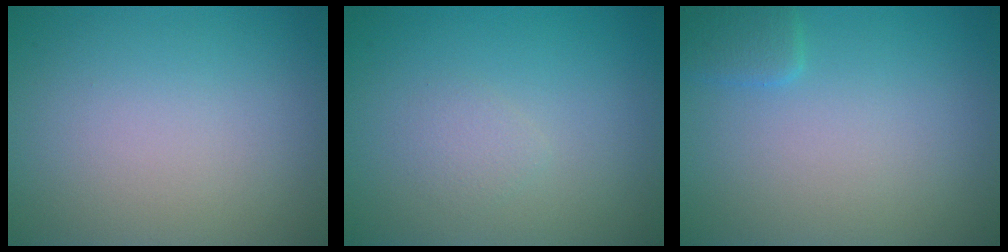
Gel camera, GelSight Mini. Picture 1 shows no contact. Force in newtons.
{"total": 0.9, "press": 0.9, "slide": 0.1}
{"total": 1.4, "press": 1.4, "slide": 0.1}